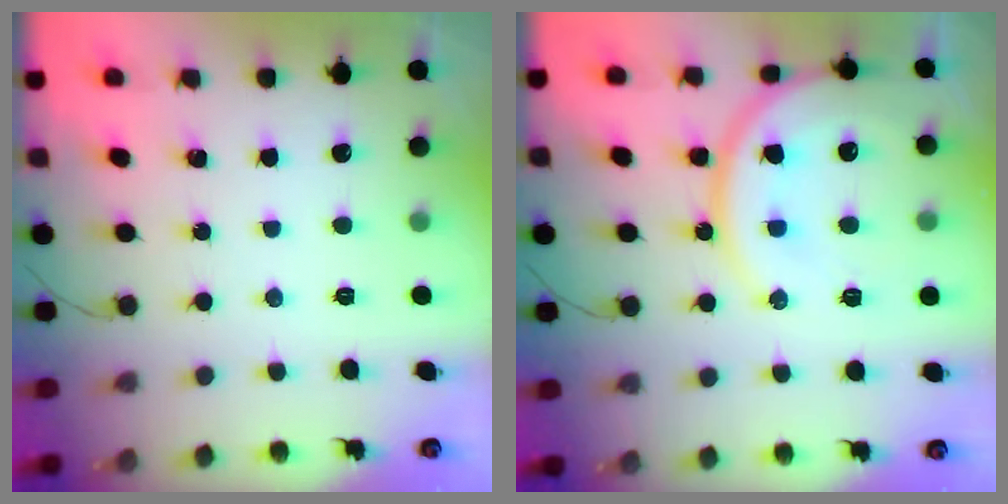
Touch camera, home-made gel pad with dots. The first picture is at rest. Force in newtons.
{"total": 16.6, "press": 16.5, "slide": 1.9}